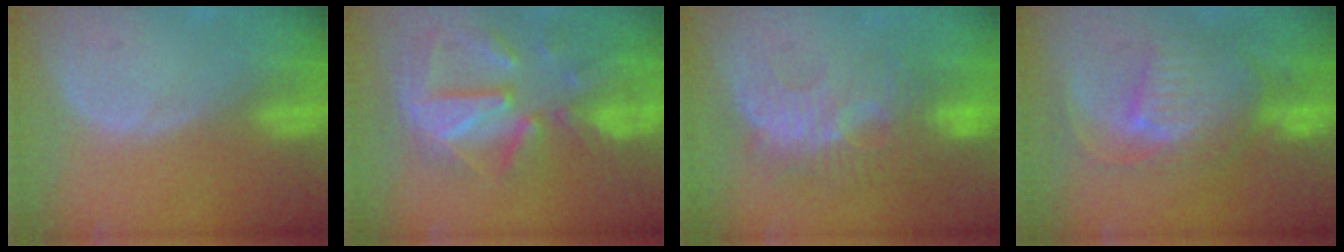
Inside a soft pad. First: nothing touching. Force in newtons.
{"total": 11.9, "press": 10.4, "slide": 5.8}
{"total": 9.4, "press": 8.8, "slide": 3.2}
{"total": 10.2, "press": 9.2, "slide": 4.4}